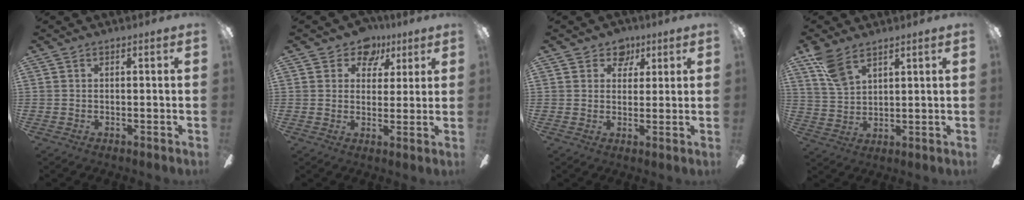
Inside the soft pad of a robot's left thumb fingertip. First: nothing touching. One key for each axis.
{"total": 7.7, "fx": 4.5, "fy": 5.6, "fz": 2.7, "tx": -0.036, "ty": -0.017, "tz": 0.079}
{"total": 5.3, "fx": 3.2, "fy": 4.1, "fz": 1.3, "tx": -0.018, "ty": -0.008, "tz": 0.056}
{"total": 8.0, "fx": 5.9, "fy": 3.4, "fz": 4.1, "tx": -0.090, "ty": -0.019, "tz": 0.113}